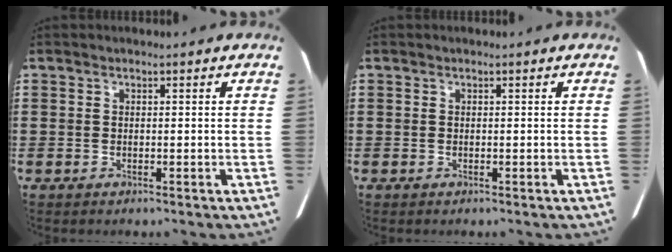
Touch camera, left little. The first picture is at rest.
{"total": 0.0}